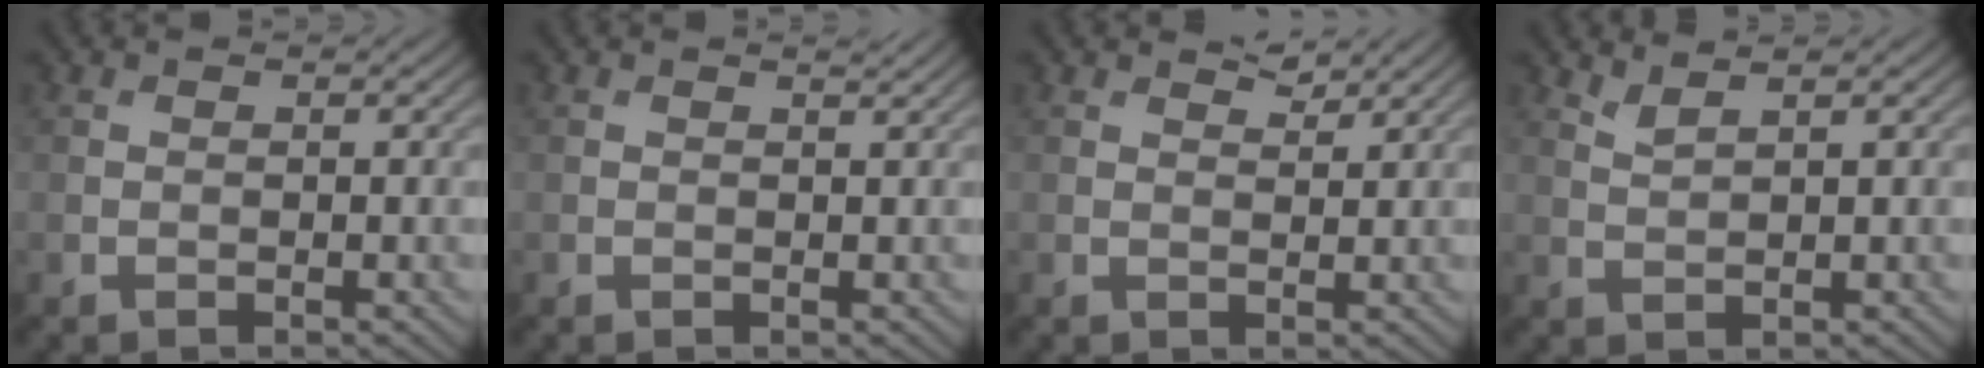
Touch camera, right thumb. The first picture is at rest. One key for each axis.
{"total": 0.7, "fx": 0.6, "fy": 0.0, "fz": 0.3, "tx": -0.007, "ty": -0.003, "tz": 0.008}
{"total": 1.6, "fx": 1.4, "fy": 0.4, "fz": 0.6, "tx": -0.014, "ty": -0.002, "tz": 0.028}
{"total": 1.9, "fx": 1.6, "fy": 0.2, "fz": 0.9, "tx": -0.028, "ty": 0.005, "tz": 0.038}